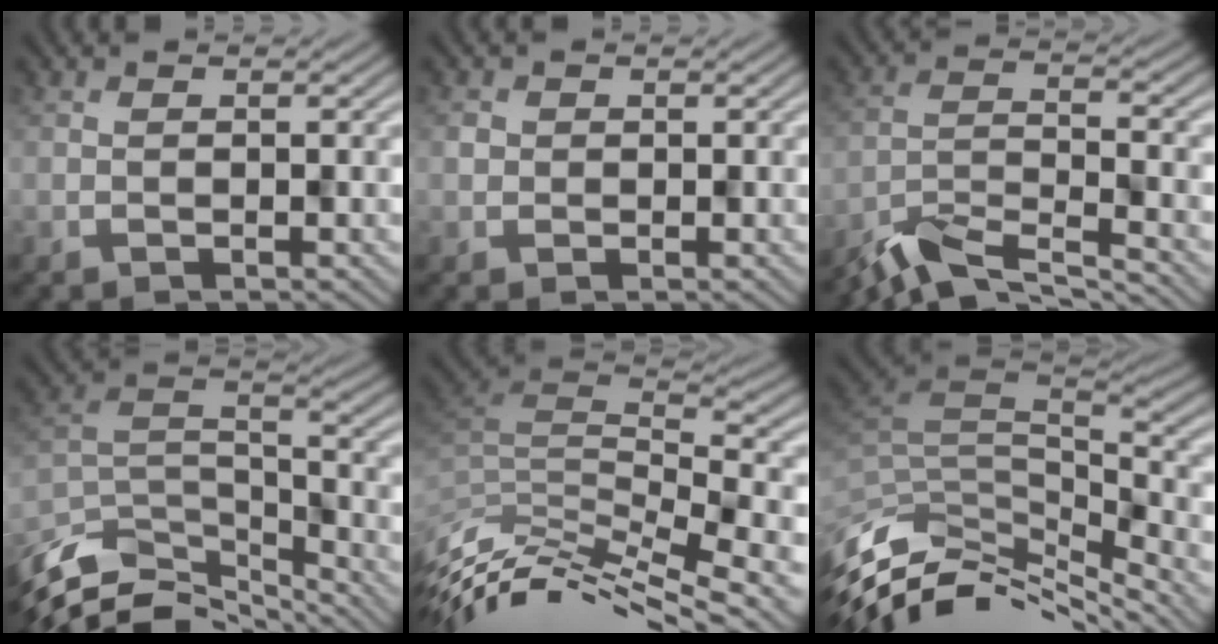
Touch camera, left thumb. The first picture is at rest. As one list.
[{"total": 0.9, "force": [0.2, 0.7, -0.4], "torque": [0.010, -0.002, 0.005]}, {"total": 8.3, "force": [-6.8, 1.8, 4.3], "torque": [-0.080, -0.007, -0.127]}, {"total": 12.4, "force": [-10.6, 4.1, 5.0], "torque": [-0.119, -0.006, -0.173]}, {"total": 10.6, "force": [-5.7, 3.4, 8.3], "torque": [-0.175, 0.001, -0.083]}, {"total": 10.2, "force": [-5.8, 4.4, 7.2], "torque": [-0.162, -0.002, -0.082]}]